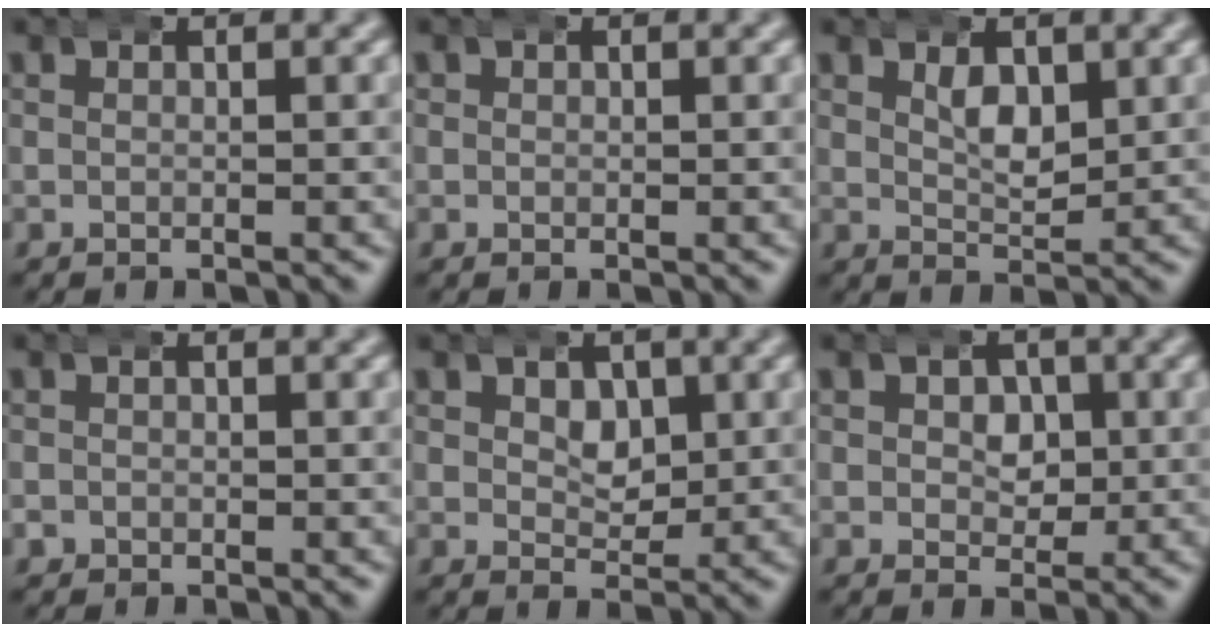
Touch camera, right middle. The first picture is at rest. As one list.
[{"total": 0.8, "force": [0.2, 0.8, 0.0], "torque": [-0.003, -0.003, 0.001]}, {"total": 2.3, "force": [1.2, 1.0, 1.7], "torque": [-0.025, -0.013, 0.022]}, {"total": 1.6, "force": [-0.3, 1.6, 0.1], "torque": [-0.011, -0.006, -0.007]}, {"total": 2.5, "force": [1.1, 1.8, 1.3], "torque": [-0.021, -0.017, 0.026]}, {"total": 2.7, "force": [0.5, 2.4, 1.2], "torque": [-0.018, -0.015, 0.010]}]